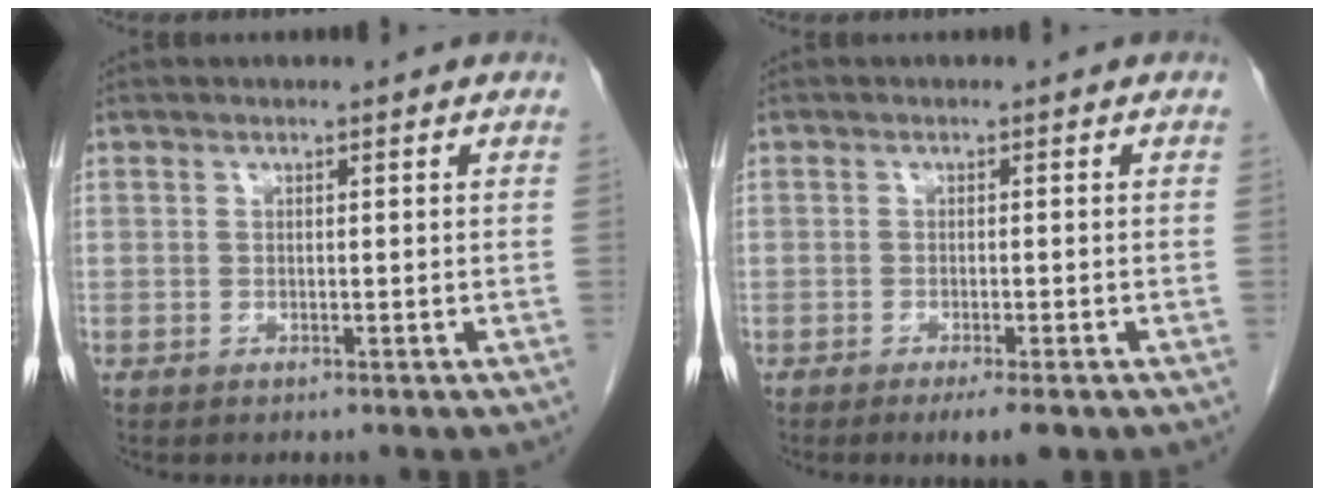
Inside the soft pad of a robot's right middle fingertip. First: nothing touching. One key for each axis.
{"total": 3.4, "fx": -2.3, "fy": 0.4, "fz": 2.5, "tx": -0.031, "ty": -0.008, "tz": -0.032}